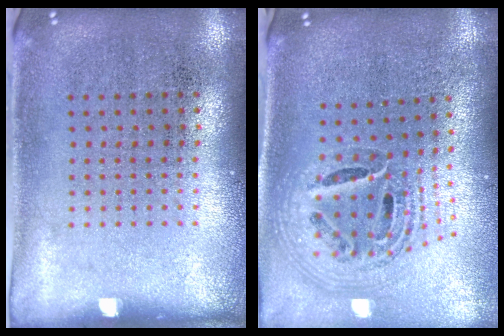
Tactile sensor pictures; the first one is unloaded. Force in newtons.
{"total": 1.8, "press": 1.5, "slide": 1.1}